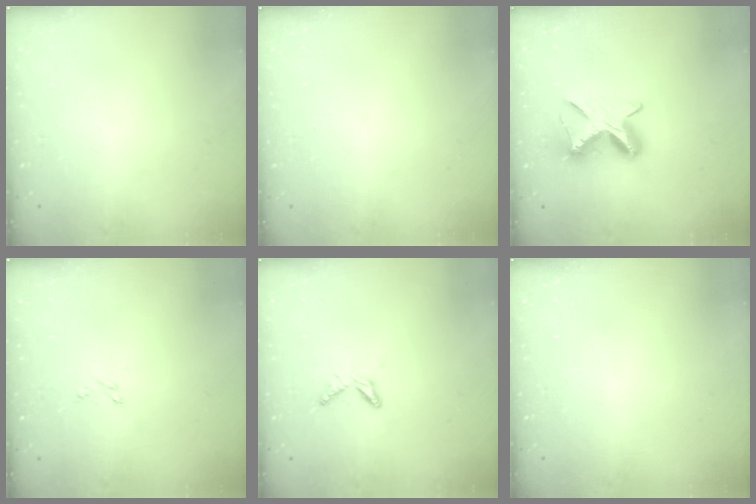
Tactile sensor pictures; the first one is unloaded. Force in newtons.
{"total": 0.0}
{"total": 8.9, "press": 8.9, "slide": 0.1}
{"total": 2.4, "press": 2.4, "slide": 0.2}
{"total": 5.6, "press": 5.5, "slide": 0.5}
{"total": 0.0}